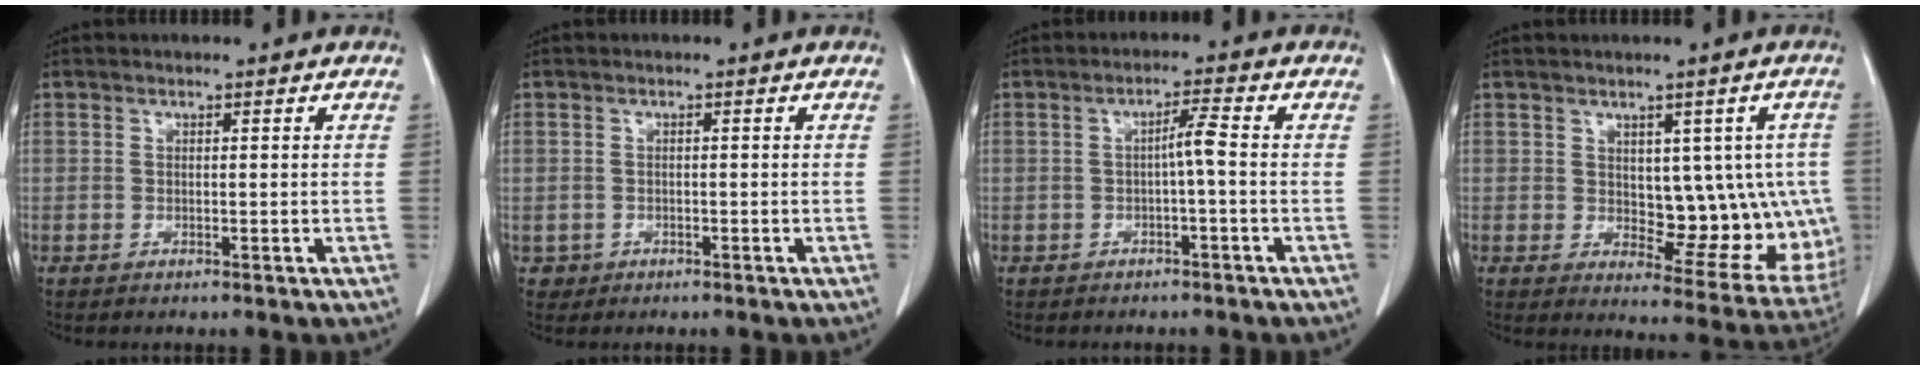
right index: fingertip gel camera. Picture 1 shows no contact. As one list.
[{"total": 1.7, "force": [-0.6, 1.5, -0.1], "torque": [0.004, 0.008, -0.009]}, {"total": 2.8, "force": [-0.4, 0.0, 2.8], "torque": [-0.048, 0.006, -0.008]}, {"total": 11.9, "force": [0.7, 6.6, 9.9], "torque": [-0.095, 0.009, 0.028]}]